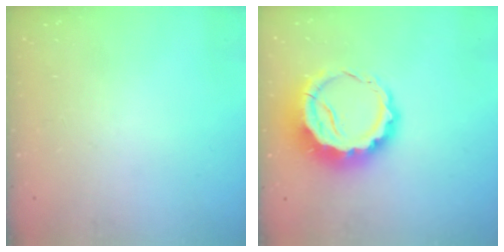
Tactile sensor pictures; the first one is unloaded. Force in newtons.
{"total": 12.0, "press": 11.7, "slide": 2.7}